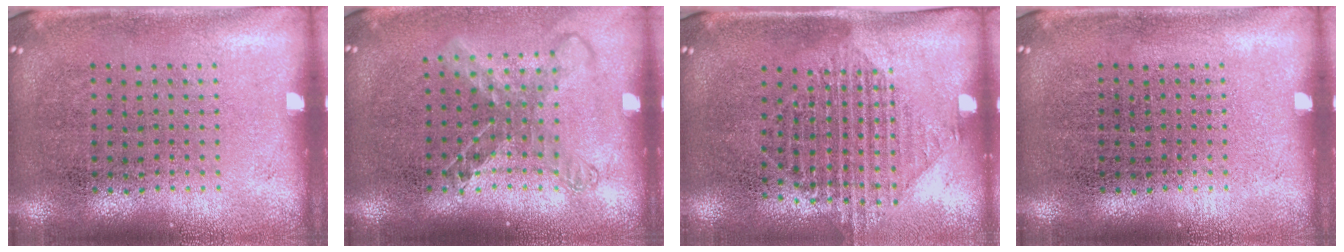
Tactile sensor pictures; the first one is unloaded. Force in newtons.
{"total": 1.5, "press": 1.3, "slide": 0.9}
{"total": 1.5, "press": 1.3, "slide": 0.9}
{"total": 0.0}